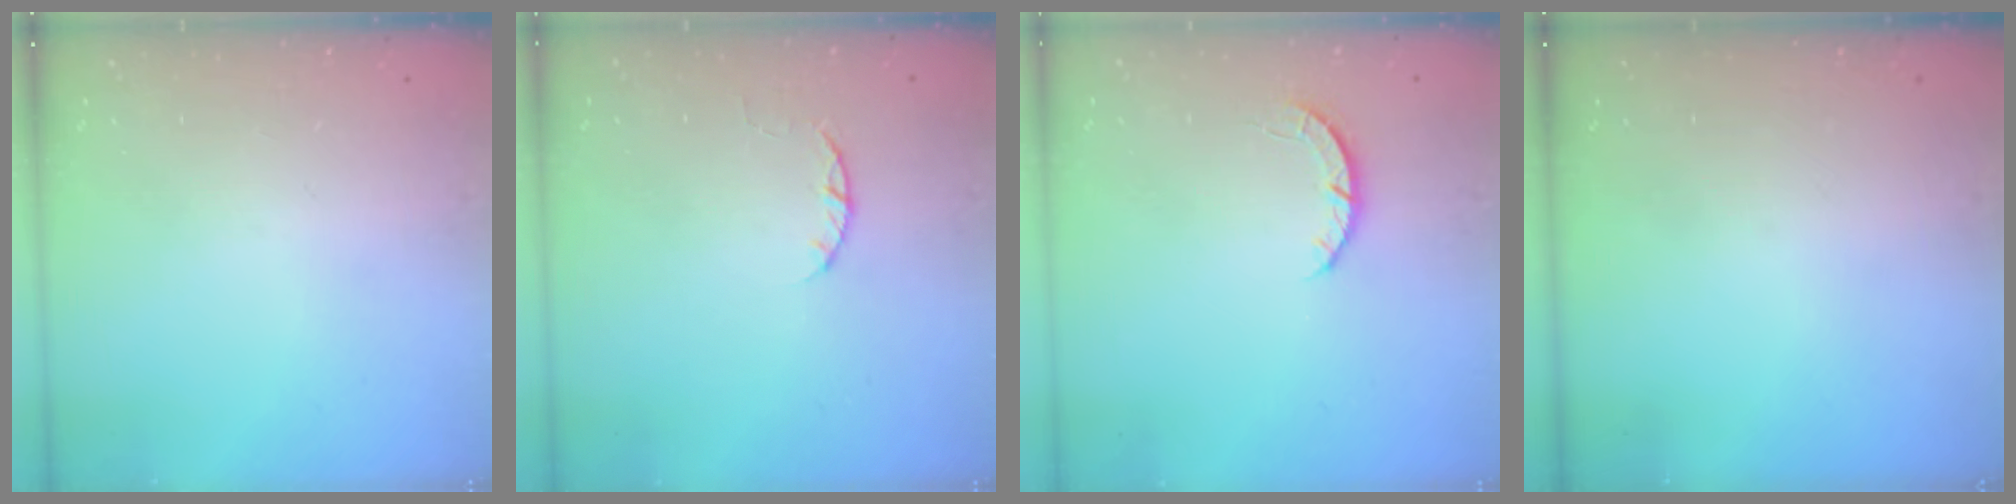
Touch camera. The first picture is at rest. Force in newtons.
{"total": 2.5, "press": 2.4, "slide": 0.4}
{"total": 2.7, "press": 2.6, "slide": 0.4}
{"total": 0.0}